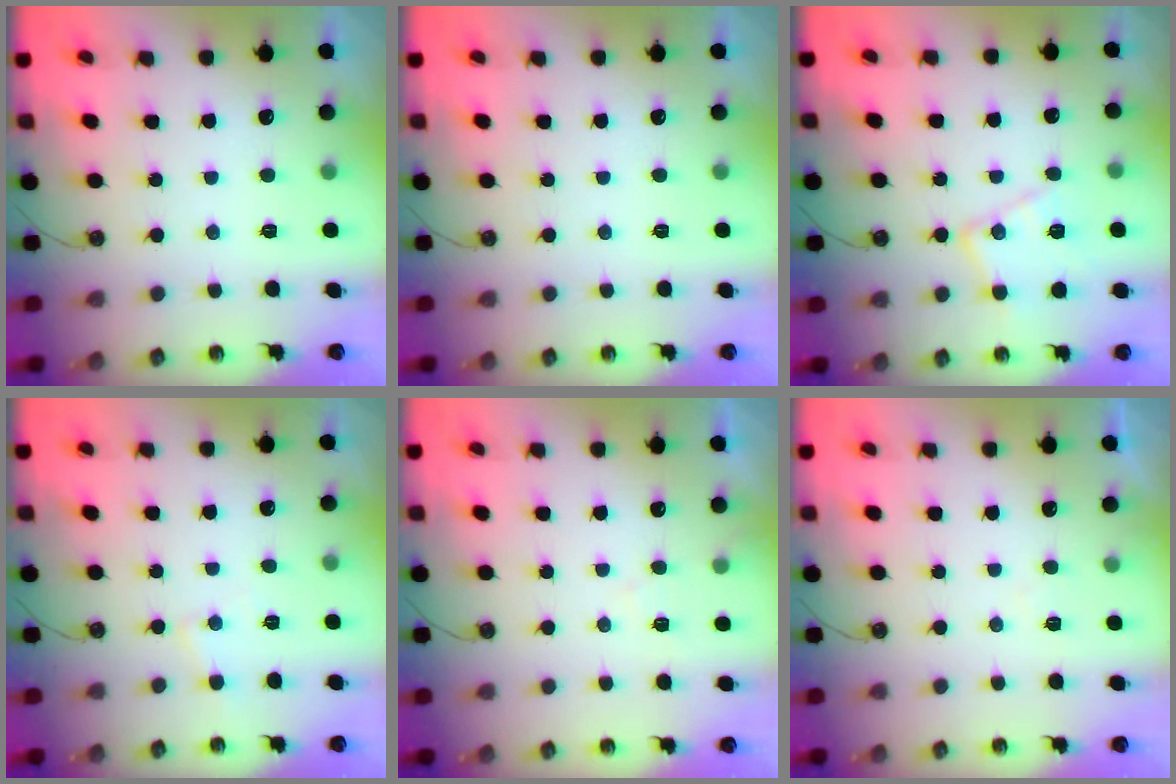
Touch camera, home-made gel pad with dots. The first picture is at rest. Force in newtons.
{"total": 0.0}
{"total": 13.4, "press": 13.4, "slide": 1.0}
{"total": 4.0, "press": 3.9, "slide": 0.6}
{"total": 5.4, "press": 5.3, "slide": 0.7}
{"total": 4.2, "press": 4.1, "slide": 0.7}